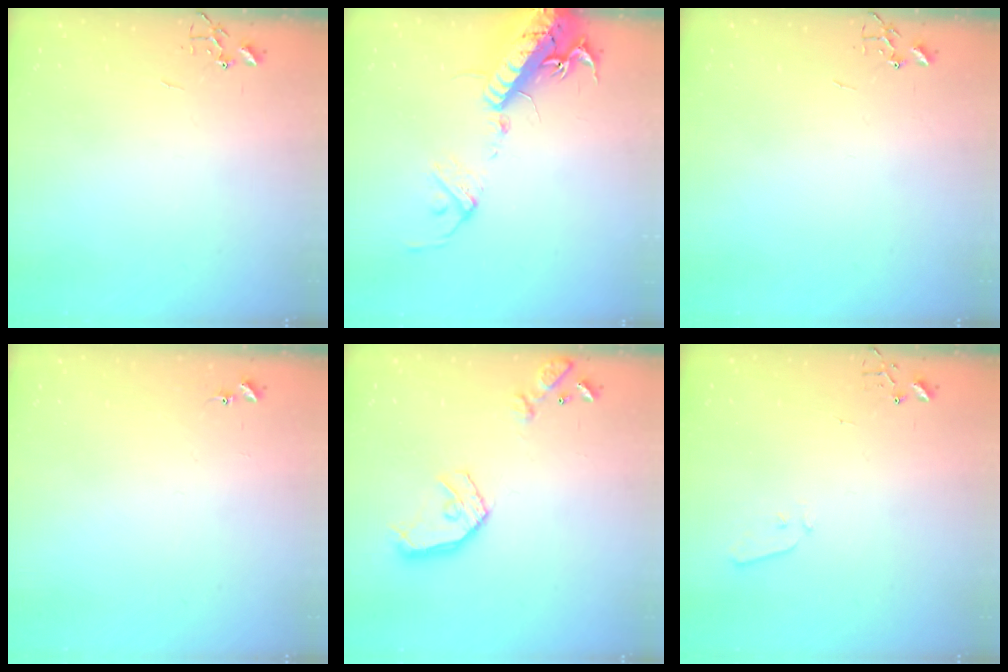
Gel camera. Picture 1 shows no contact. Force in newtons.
{"total": 20.6, "press": 20.2, "slide": 4.3}
{"total": 0.0}
{"total": 6.8, "press": 6.7, "slide": 0.5}
{"total": 14.7, "press": 14.6, "slide": 1.6}
{"total": 4.0, "press": 3.9, "slide": 0.6}